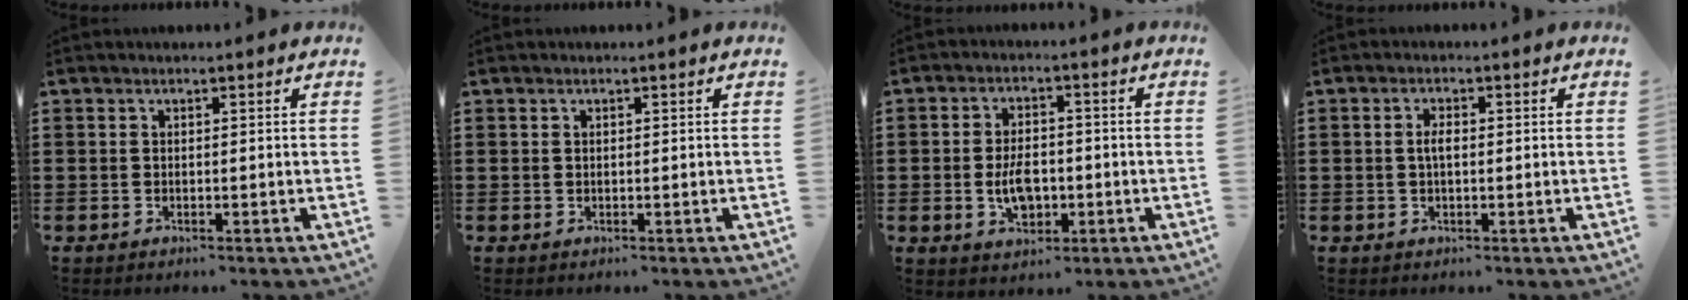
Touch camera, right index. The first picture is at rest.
{"total": 0.0}
{"total": 5.6, "force": [-1.1, 3.4, 4.2], "torque": [-0.070, -0.003, -0.023]}
{"total": 2.1, "force": [0.0, 0.8, 1.9], "torque": [-0.038, 0.003, -0.002]}